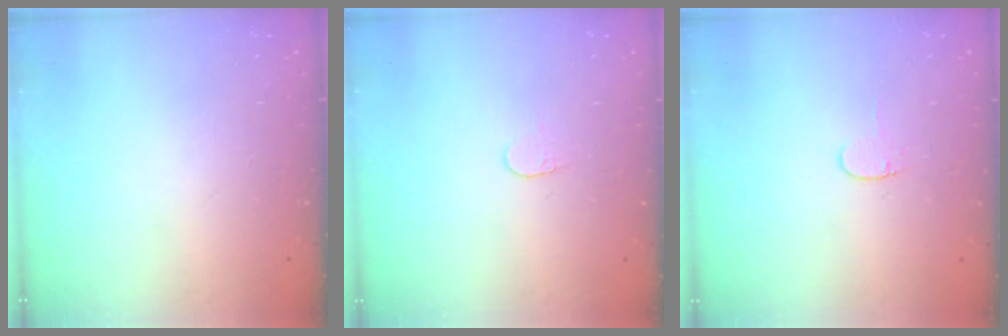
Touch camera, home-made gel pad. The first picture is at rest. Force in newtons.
{"total": 3.7, "press": 3.7, "slide": 0.3}
{"total": 3.4, "press": 3.4, "slide": 0.4}